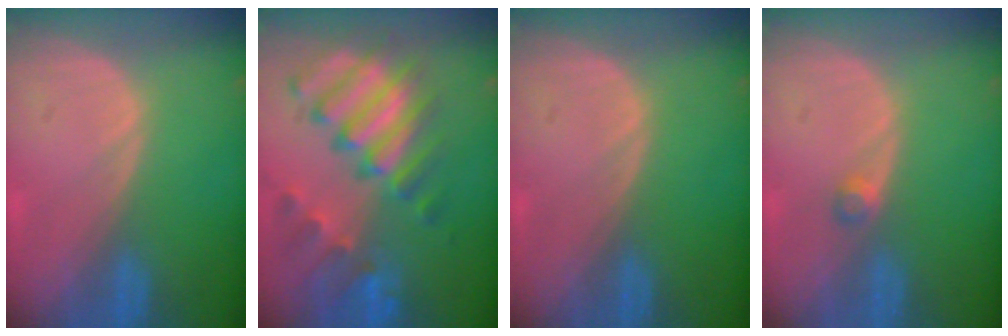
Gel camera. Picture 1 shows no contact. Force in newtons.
{"total": 11.7, "press": 10.0, "slide": 6.0}
{"total": 0.0}
{"total": 1.6, "press": 1.4, "slide": 0.9}